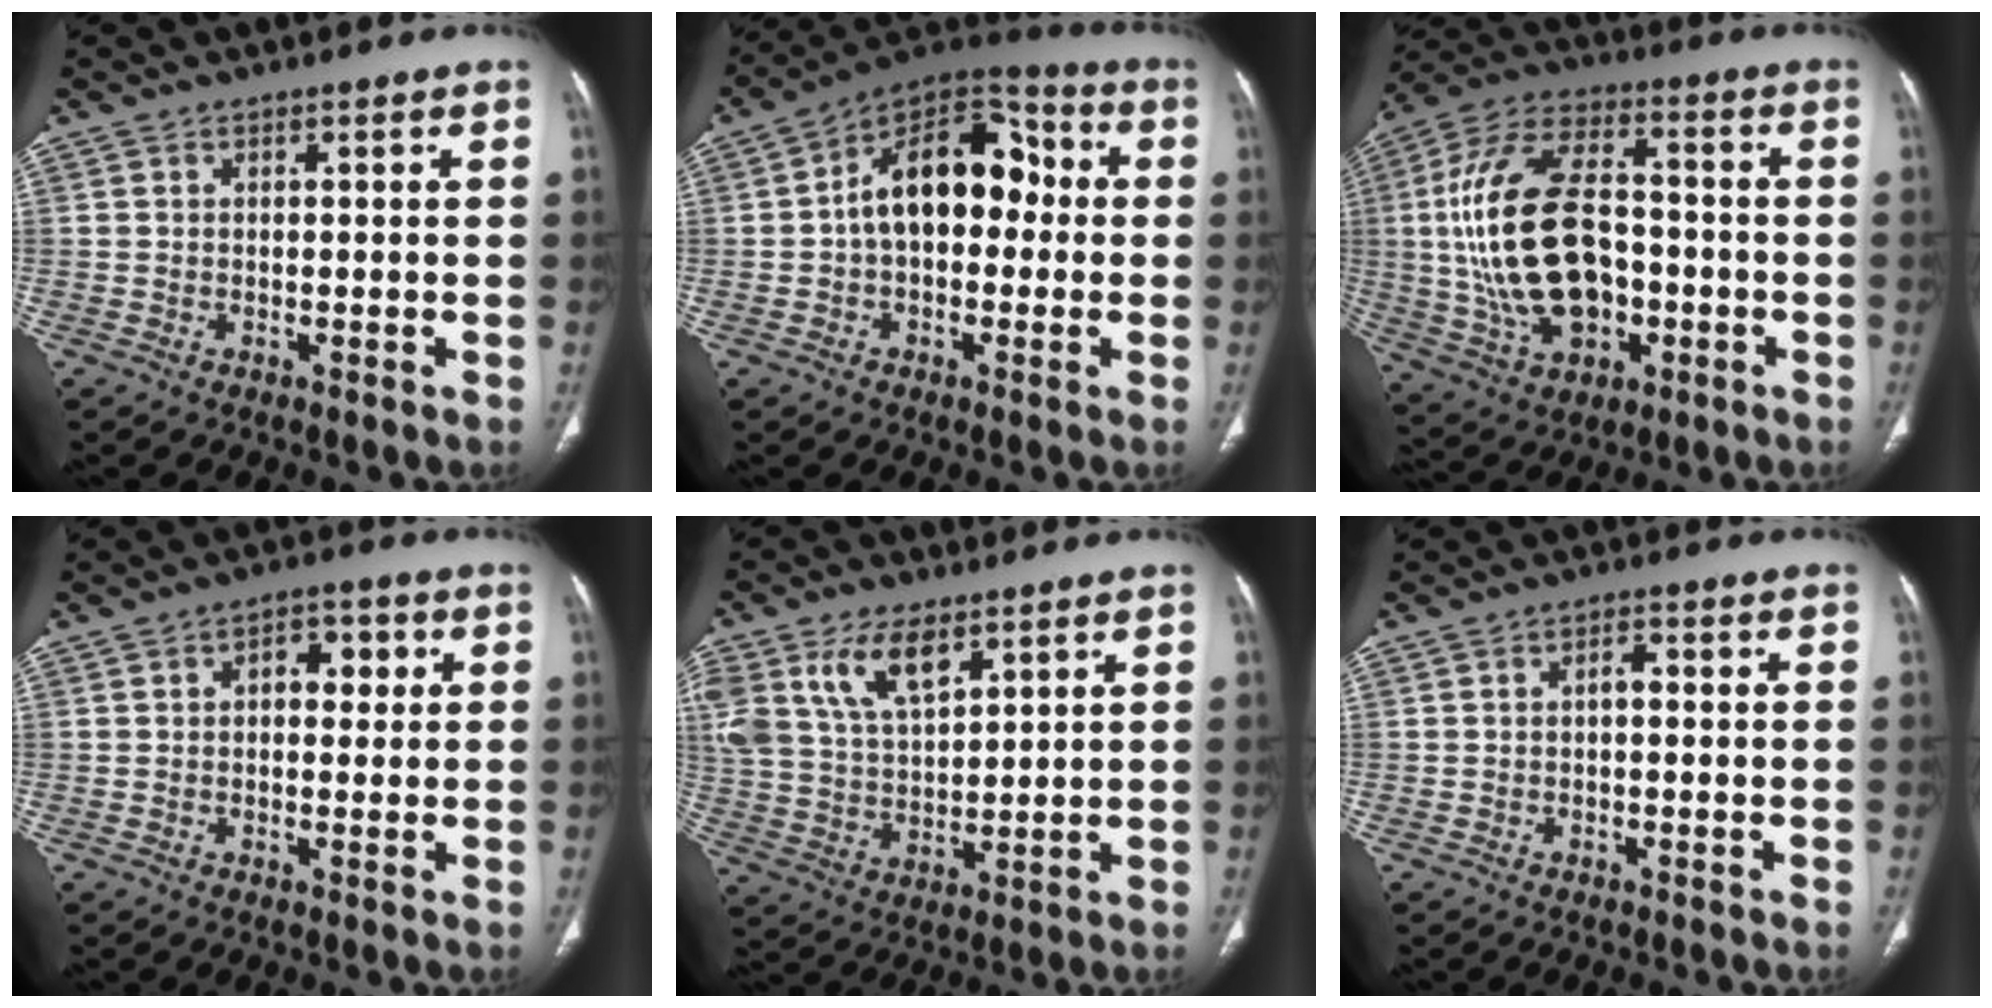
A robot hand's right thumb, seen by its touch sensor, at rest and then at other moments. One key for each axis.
{"total": 15.8, "fx": 0.6, "fy": 10.0, "fz": 12.3, "tx": -0.157, "ty": 0.048, "tz": -0.005}
{"total": 22.1, "fx": -1.8, "fy": 13.4, "fz": 17.5, "tx": -0.329, "ty": 0.021, "tz": -0.021}
{"total": 5.0, "fx": 1.0, "fy": 3.1, "fz": 3.8, "tx": -0.029, "ty": 0.008, "tz": 0.009}
{"total": 12.1, "fx": 6.5, "fy": 6.2, "fz": 8.1, "tx": -0.148, "ty": -0.018, "tz": 0.135}
{"total": 1.6, "fx": -0.2, "fy": 0.9, "fz": 1.4, "tx": -0.018, "ty": 0.007, "tz": -0.007}